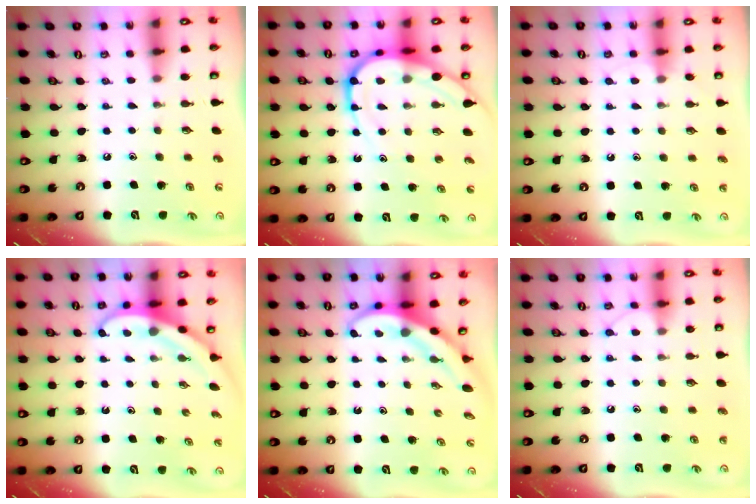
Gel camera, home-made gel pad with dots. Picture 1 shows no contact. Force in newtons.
{"total": 12.3, "press": 12.2, "slide": 1.2}
{"total": 2.7, "press": 2.7, "slide": 0.3}
{"total": 3.8, "press": 3.7, "slide": 0.3}
{"total": 3.8, "press": 3.8, "slide": 0.6}
{"total": 6.5, "press": 6.4, "slide": 0.6}